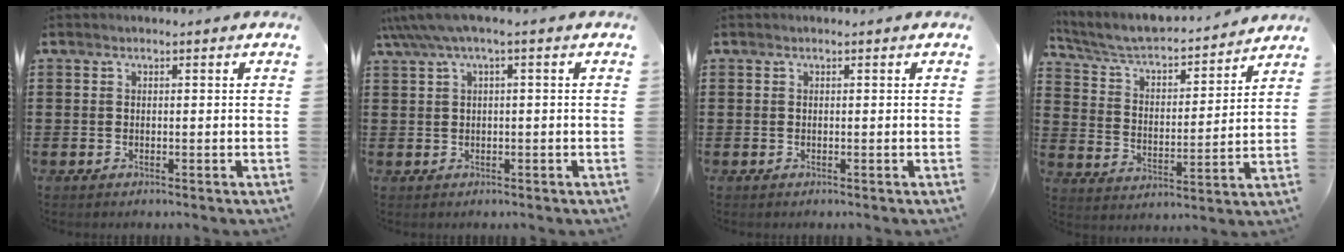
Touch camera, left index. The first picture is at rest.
{"total": 2.9, "force": [0.2, 0.4, 2.9], "torque": [-0.060, -0.004, 0.000]}
{"total": 0.0}
{"total": 5.2, "force": [4.7, 0.8, 2.1], "torque": [-0.062, -0.037, 0.071]}